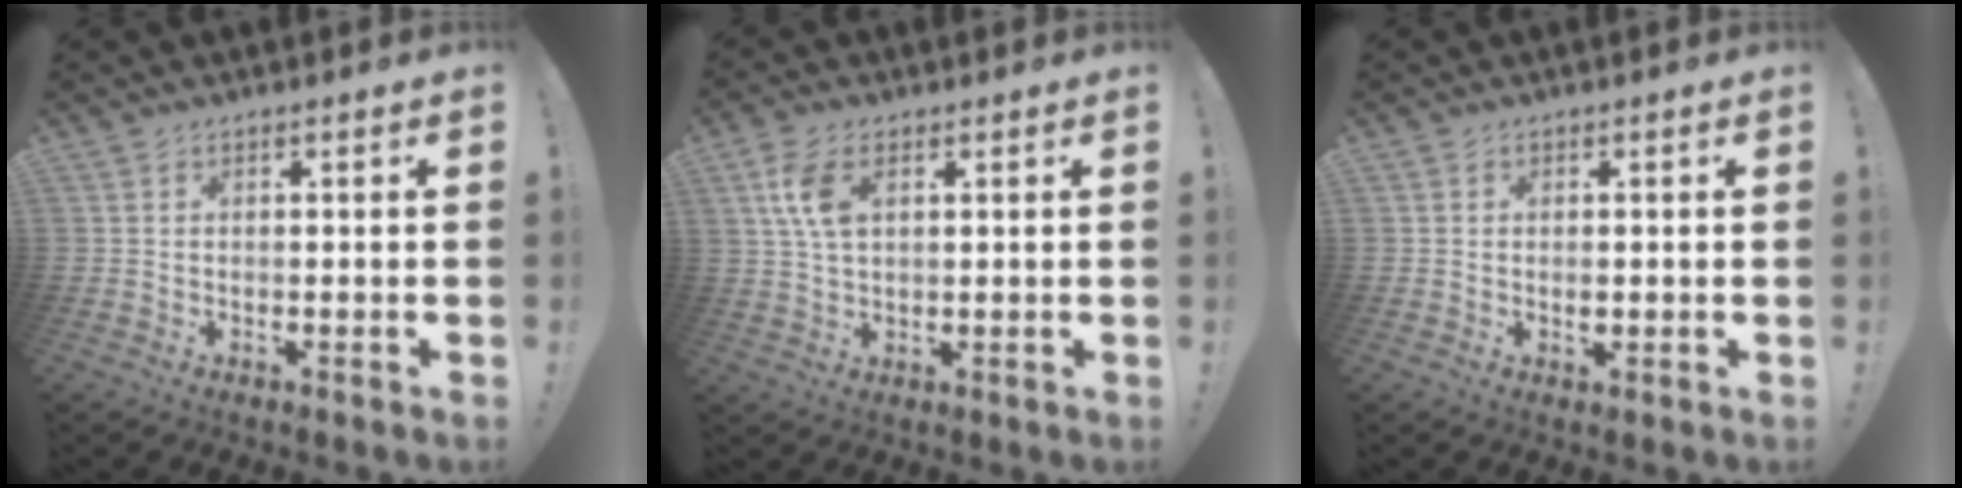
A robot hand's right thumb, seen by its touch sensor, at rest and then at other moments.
{"total": 7.8, "force": [2.7, 4.4, 5.9], "torque": [-0.121, -0.001, 0.049]}
{"total": 1.4, "force": [0.0, 1.2, 0.7], "torque": [-0.006, -0.002, -0.002]}